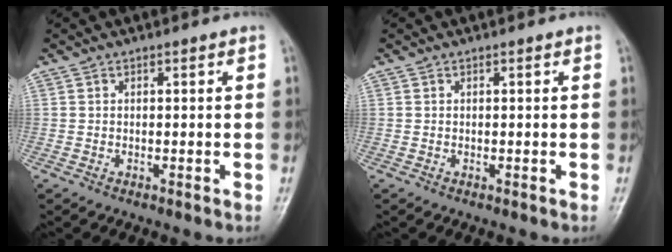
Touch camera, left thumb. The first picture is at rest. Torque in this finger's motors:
{"motor_torque": [-0.05, 0.01, 0.00, 0.07, 0.00]}